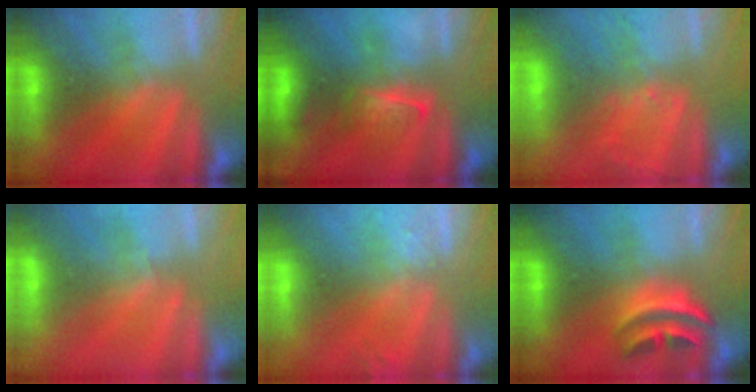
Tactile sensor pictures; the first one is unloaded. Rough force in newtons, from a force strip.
{"total": 2.6}
{"total": 3.1}
{"total": 2.2}
{"total": 2.6}
{"total": 2.9}